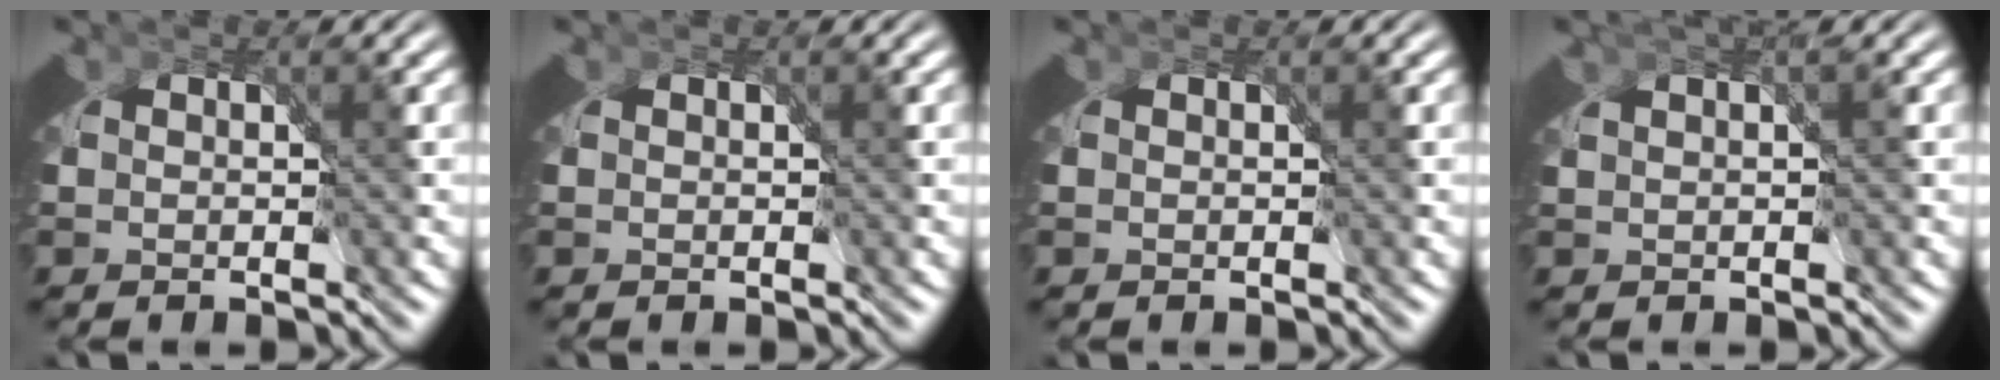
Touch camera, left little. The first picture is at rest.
{"total": 0.0}
{"total": 0.0}
{"total": 1.3, "force": [1.0, 0.0, 0.8], "torque": [0.007, 0.016, 0.012]}